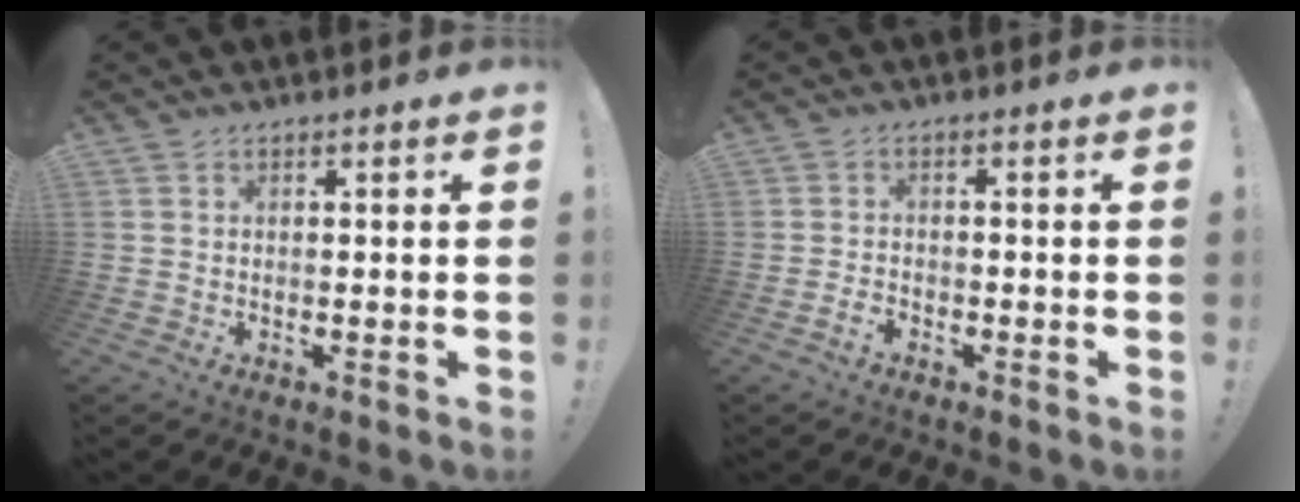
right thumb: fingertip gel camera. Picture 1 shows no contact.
{"total": 2.4, "force": [-1.8, 1.0, 1.2], "torque": [-0.016, 0.005, -0.033]}